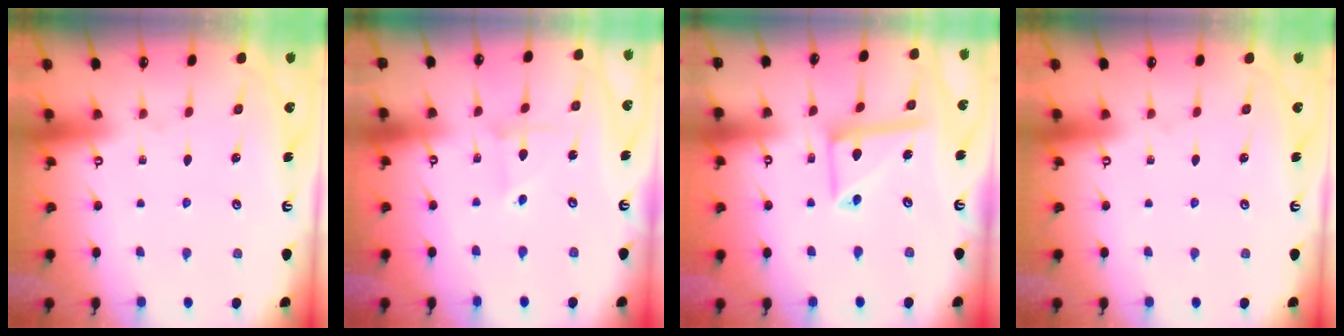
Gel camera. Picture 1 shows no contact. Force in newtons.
{"total": 2.0, "press": 2.0, "slide": 0.2}
{"total": 11.7, "press": 11.6, "slide": 1.2}
{"total": 0.0}